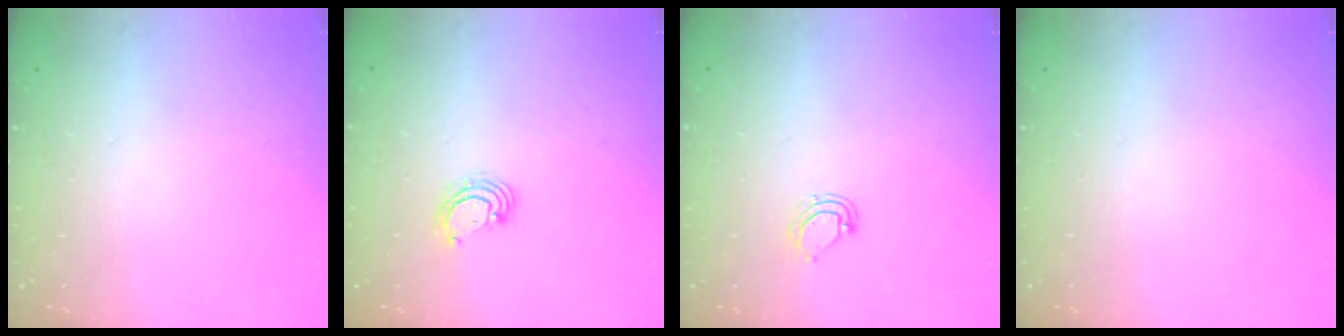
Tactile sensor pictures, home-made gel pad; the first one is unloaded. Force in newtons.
{"total": 3.6, "press": 3.6, "slide": 0.2}
{"total": 5.2, "press": 5.2, "slide": 0.4}
{"total": 0.0}